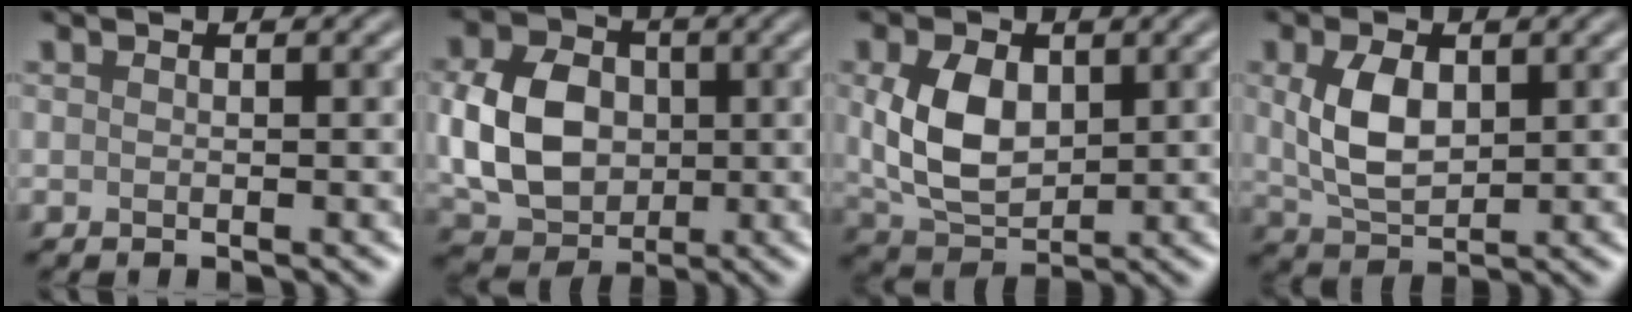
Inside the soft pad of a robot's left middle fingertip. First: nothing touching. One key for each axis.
{"total": 8.2, "fx": 0.1, "fy": 6.3, "fz": 5.2, "tx": -0.115, "ty": 0.002, "tz": -0.003}
{"total": 6.1, "fx": 1.0, "fy": 4.1, "fz": 4.4, "tx": -0.100, "ty": -0.001, "tz": 0.024}
{"total": 4.9, "fx": 1.0, "fy": 2.9, "fz": 3.7, "tx": -0.088, "ty": 0.001, "tz": 0.025}